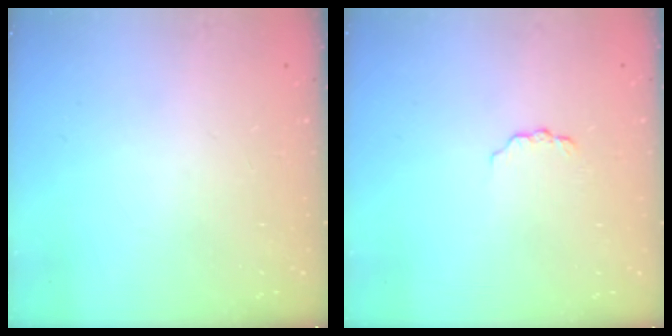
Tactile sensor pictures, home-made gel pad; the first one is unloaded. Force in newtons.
{"total": 3.3, "press": 3.3, "slide": 0.3}